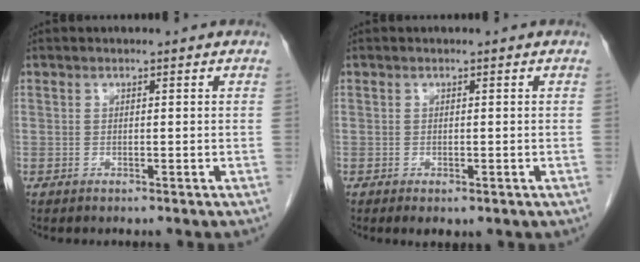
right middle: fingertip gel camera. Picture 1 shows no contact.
{"total": 2.1, "force": [-1.0, 1.2, 1.4], "torque": [-0.017, -0.003, -0.006]}